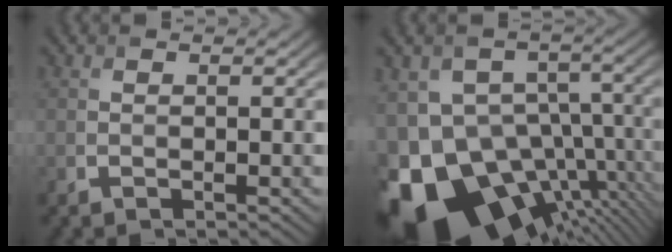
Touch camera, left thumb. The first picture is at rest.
{"total": 17.6, "force": [-8.4, 11.2, 10.7], "torque": [-0.205, -0.014, -0.124]}